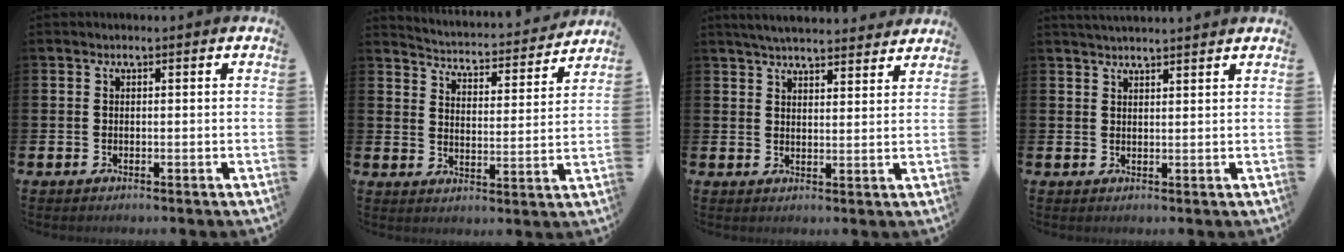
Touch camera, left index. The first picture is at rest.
{"total": 3.9, "force": [3.8, 0.6, 0.4], "torque": [-0.023, -0.040, 0.056]}
{"total": 4.8, "force": [4.7, 0.5, 0.8], "torque": [-0.024, -0.023, 0.084]}
{"total": 2.1, "force": [2.1, -0.1, 0.2], "torque": [-0.005, -0.008, 0.037]}